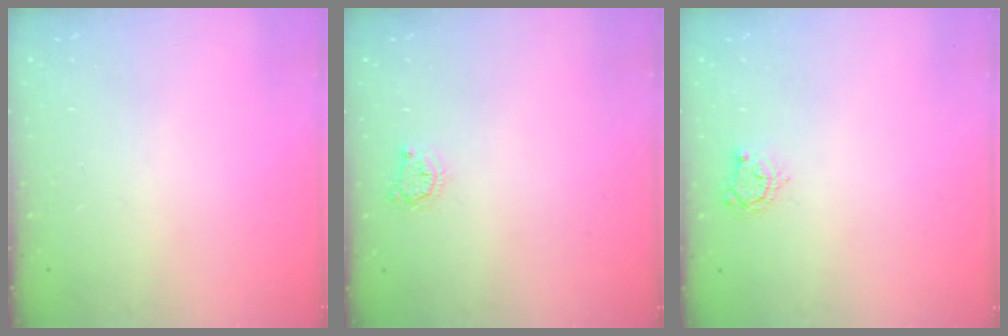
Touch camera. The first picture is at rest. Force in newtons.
{"total": 3.3, "press": 3.3, "slide": 0.3}
{"total": 4.5, "press": 4.4, "slide": 0.2}